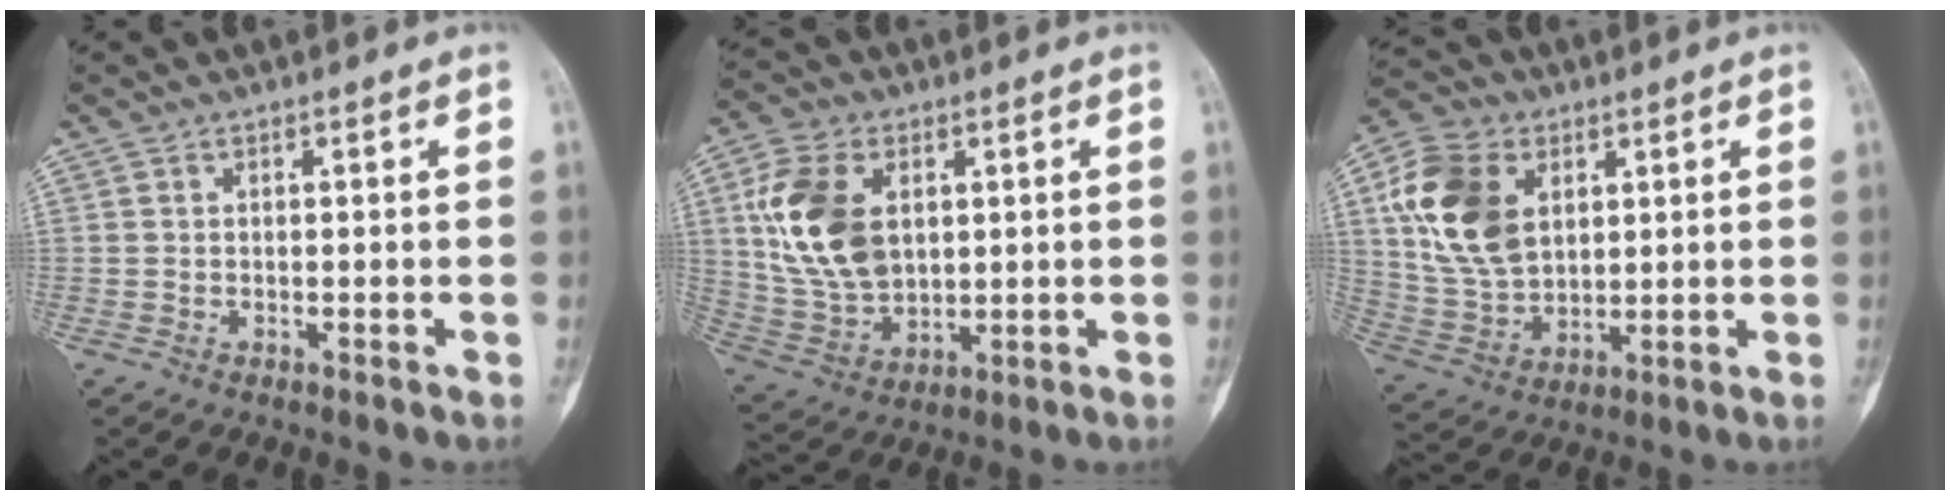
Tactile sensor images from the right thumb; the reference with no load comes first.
{"total": 15.9, "force": [3.7, 10.4, 11.5], "torque": [-0.215, -0.008, 0.080]}
{"total": 16.4, "force": [4.8, 11.3, 10.9], "torque": [-0.201, -0.007, 0.096]}